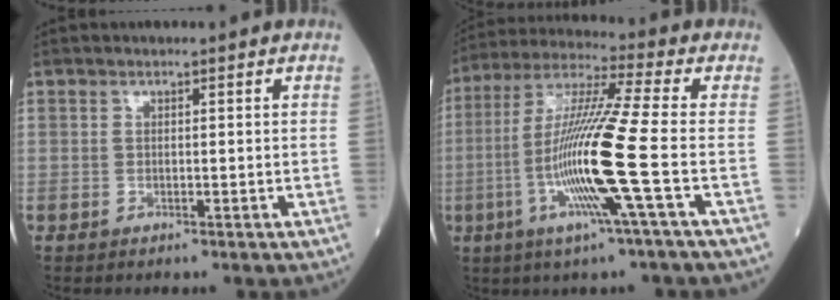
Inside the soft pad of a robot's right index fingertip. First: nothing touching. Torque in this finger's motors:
{"motor_torque": [1.40, -0.75, 1.06, 0.21]}